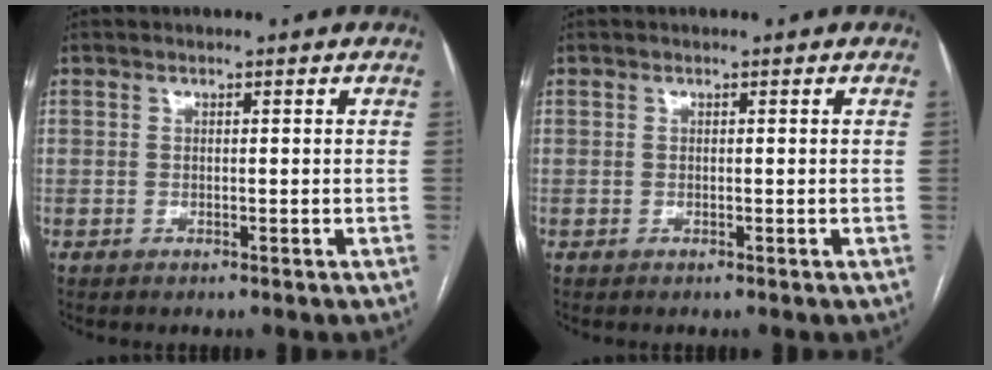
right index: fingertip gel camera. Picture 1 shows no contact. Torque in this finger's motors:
{"motor_torque": [0.00, 0.00, 0.00, 0.00]}